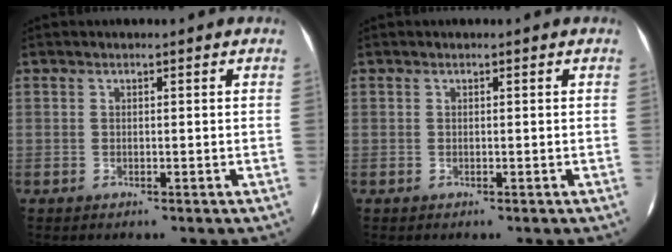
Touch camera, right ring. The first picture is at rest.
{"total": 0.0}